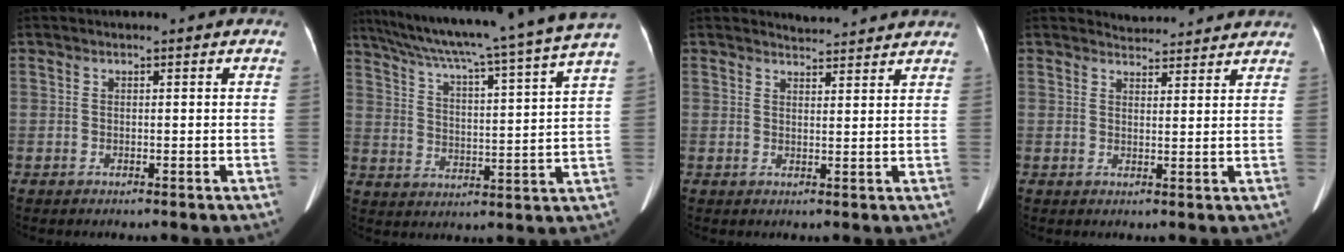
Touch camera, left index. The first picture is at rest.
{"total": 23.6, "force": [19.9, -1.8, 12.6], "torque": [-0.210, -0.030, 0.275]}
{"total": 4.7, "force": [4.7, 0.2, 0.3], "torque": [-0.015, 0.014, 0.056]}
{"total": 5.9, "force": [5.8, 1.1, 0.4], "torque": [-0.007, 0.016, 0.064]}